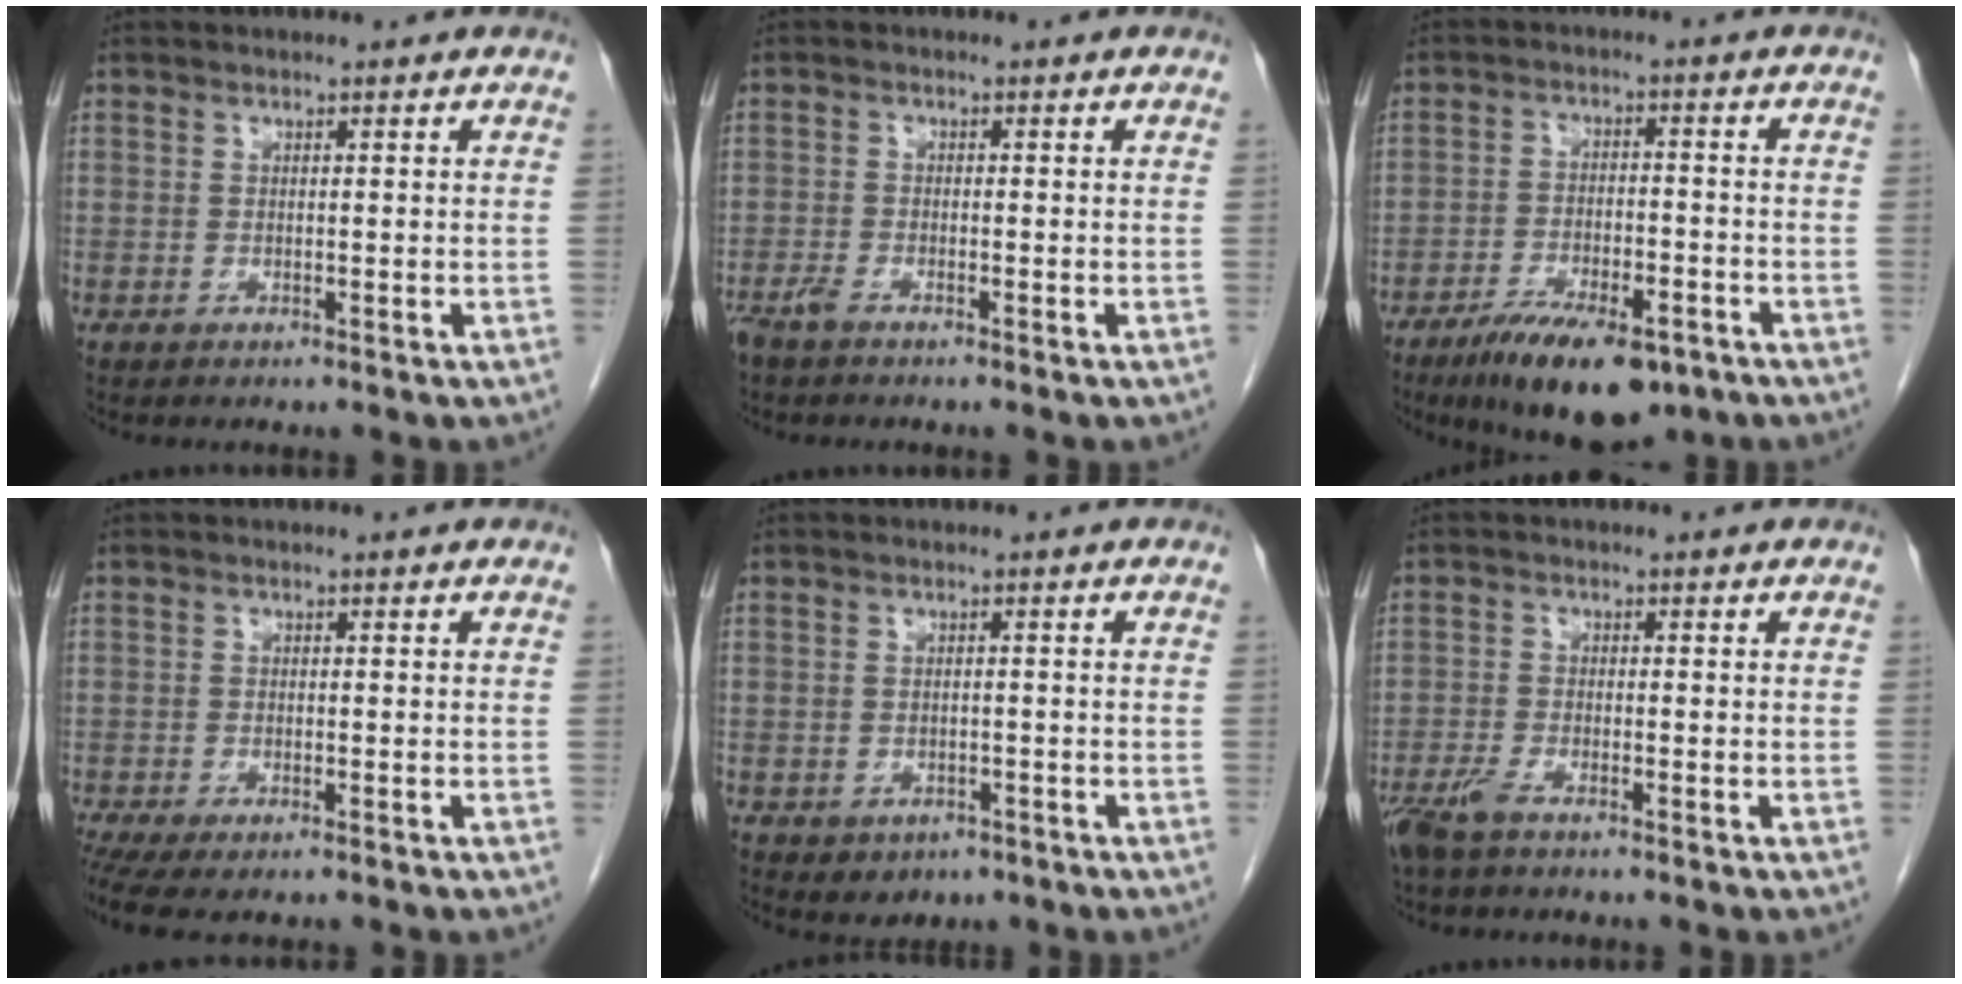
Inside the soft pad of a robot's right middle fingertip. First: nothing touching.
{"total": 2.0, "force": [-1.6, 0.4, 1.1], "torque": [-0.028, -0.003, -0.032]}
{"total": 12.0, "force": [-8.2, 4.2, 7.6], "torque": [-0.118, -0.008, -0.131]}
{"total": 6.6, "force": [-5.0, 2.2, 3.8], "torque": [-0.069, -0.009, -0.081]}
{"total": 3.1, "force": [-1.7, 2.3, 1.1], "torque": [-0.011, 0.004, -0.012]}
{"total": 3.8, "force": [-2.8, 0.8, 2.4], "torque": [-0.056, -0.007, -0.056]}